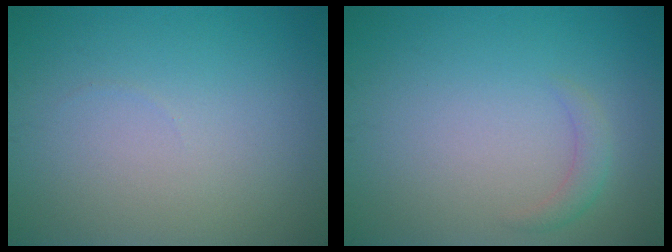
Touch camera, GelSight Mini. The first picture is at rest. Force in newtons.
{"total": 1.3, "press": 1.3, "slide": 0.1}